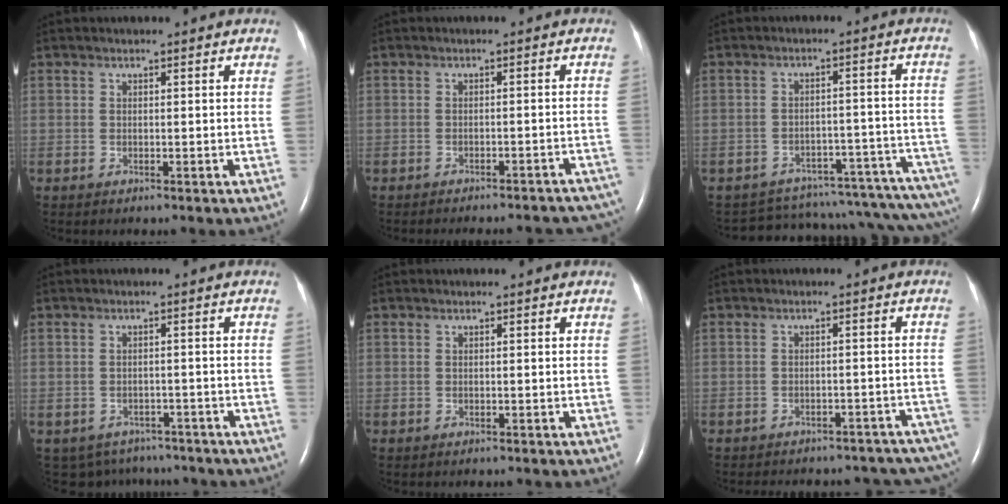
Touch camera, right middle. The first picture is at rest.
{"total": 16.5, "force": [-15.0, 4.4, 5.2], "torque": [-0.064, 0.009, -0.157]}
{"total": 20.2, "force": [-18.7, 4.3, 6.4], "torque": [-0.041, 0.032, -0.215]}
{"total": 7.9, "force": [-6.8, 3.9, 0.9], "torque": [-0.017, 0.010, -0.075]}
{"total": 0.5, "force": [-0.5, 0.1, 0.2], "torque": [-0.009, -0.001, -0.007]}
{"total": 20.8, "force": [-17.9, 7.7, 7.2], "torque": [-0.104, 0.013, -0.191]}